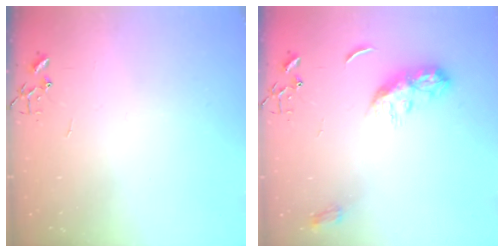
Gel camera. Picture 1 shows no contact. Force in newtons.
{"total": 9.4, "press": 9.4, "slide": 0.2}